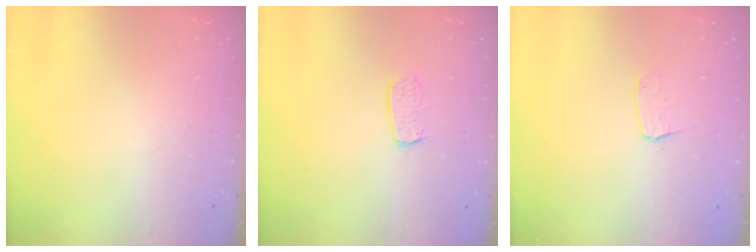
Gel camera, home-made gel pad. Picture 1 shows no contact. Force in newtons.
{"total": 6.6, "press": 6.6, "slide": 0.4}
{"total": 3.7, "press": 3.7, "slide": 0.2}